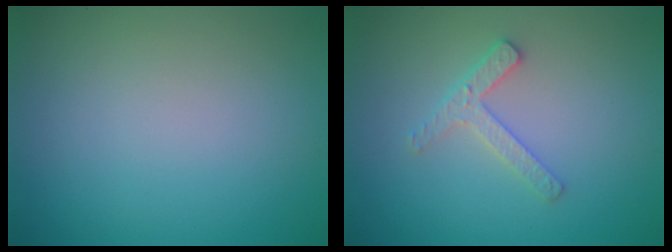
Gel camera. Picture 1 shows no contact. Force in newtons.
{"total": 2.3, "press": 2.2, "slide": 0.4}